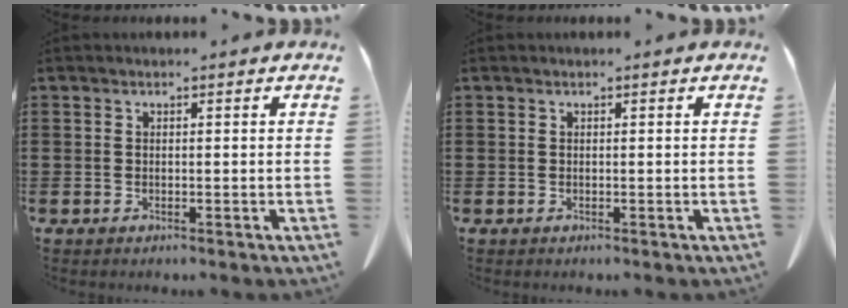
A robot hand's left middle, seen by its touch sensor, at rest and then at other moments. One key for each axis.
{"total": 0.0}